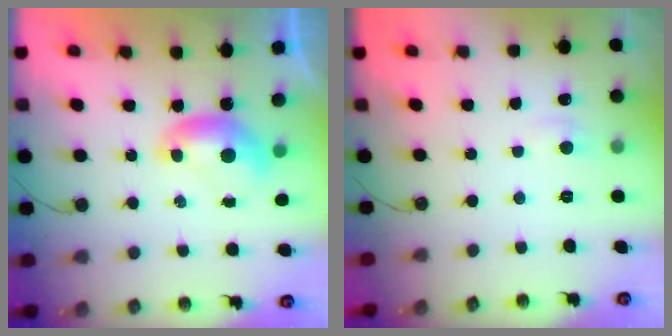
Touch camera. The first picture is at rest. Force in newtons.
{"total": 1.9, "press": 1.8, "slide": 0.4}